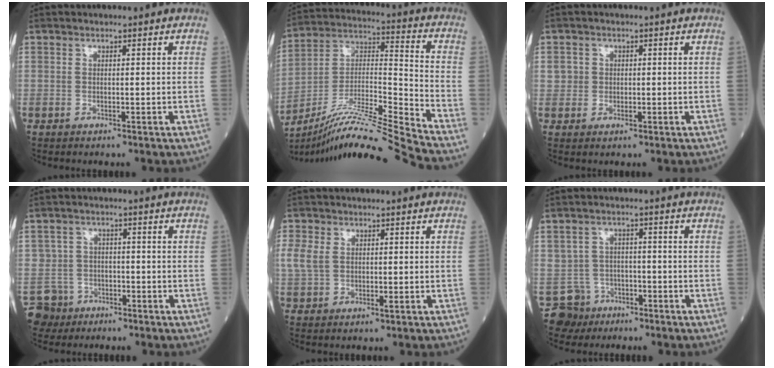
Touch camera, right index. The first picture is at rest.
{"total": 19.6, "force": [-17.2, -2.9, 8.9], "torque": [-0.177, 0.002, -0.306]}
{"total": 2.2, "force": [0.2, 2.1, 0.5], "torque": [-0.005, 0.004, 0.003]}
{"total": 5.3, "force": [-2.7, 4.5, -0.7], "torque": [0.013, 0.012, -0.048]}
{"total": 5.8, "force": [0.9, 4.1, 4.1], "torque": [-0.106, 0.004, 0.022]}
{"total": 5.3, "force": [-2.8, 4.4, -0.8], "torque": [0.015, 0.011, -0.048]}